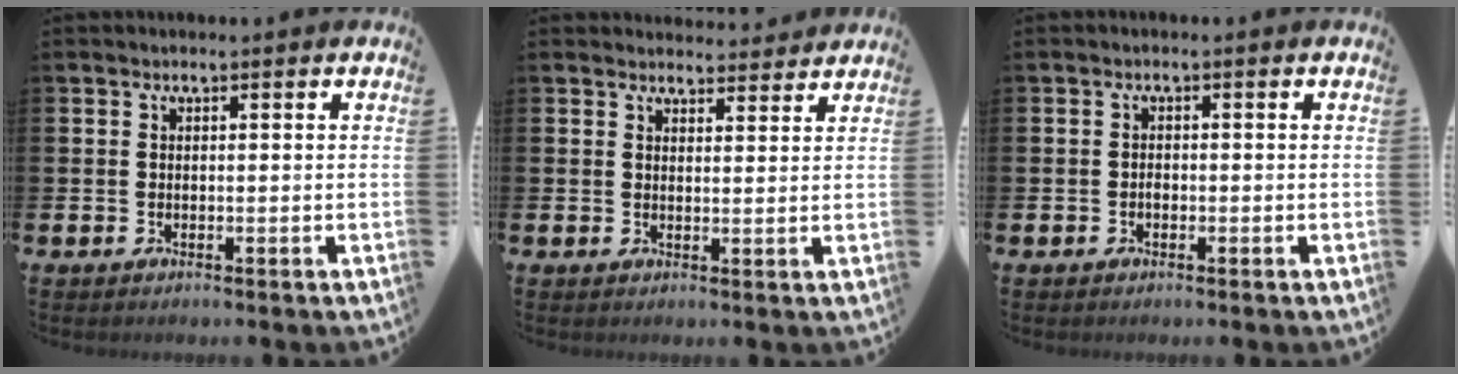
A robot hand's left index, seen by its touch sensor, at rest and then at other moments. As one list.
[{"total": 3.0, "force": [2.9, 0.6, -0.1], "torque": [0.008, -0.020, 0.051]}, {"total": 0.7, "force": [-0.4, 0.5, 0.4], "torque": [-0.005, -0.001, -0.009]}]